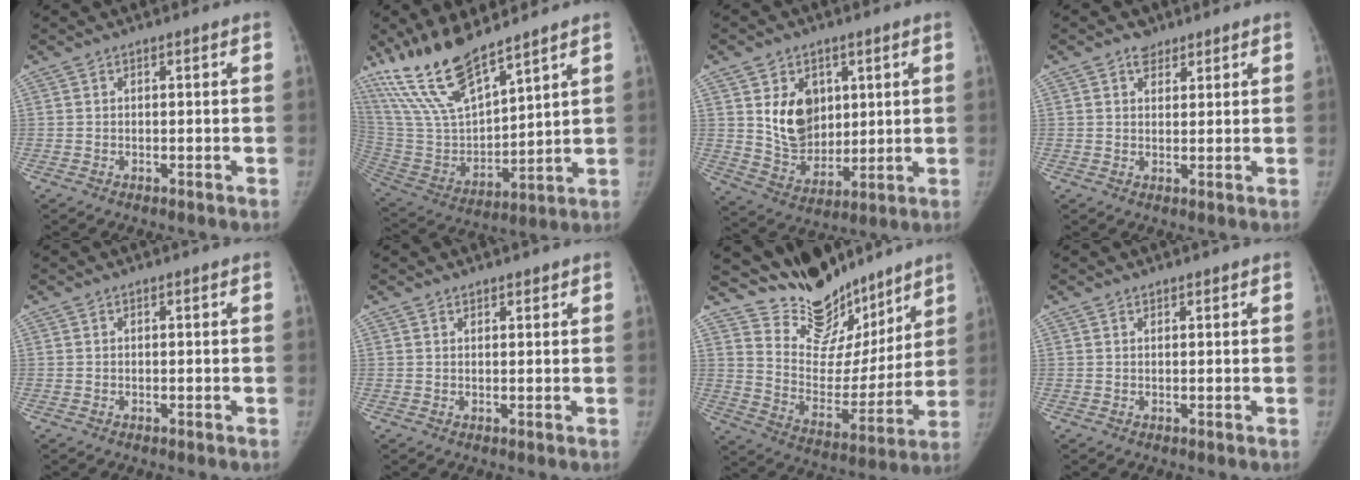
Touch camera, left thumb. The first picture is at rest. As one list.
[{"total": 17.5, "force": [13.7, 4.8, 9.8], "torque": [-0.169, -0.066, 0.280]}, {"total": 11.9, "force": [3.6, 9.0, 6.9], "torque": [-0.074, -0.028, 0.079]}, {"total": 2.9, "force": [1.9, 2.0, 0.8], "torque": [0.003, -0.010, 0.028]}, {"total": 0.0}, {"total": 1.4, "force": [1.2, 0.6, 0.5], "torque": [0.001, -0.007, 0.016]}, {"total": 18.5, "force": [15.9, 7.7, 5.2], "torque": [-0.022, -0.110, 0.264]}, {"total": 0.7, "force": [0.6, 0.2, 0.2], "torque": [-0.003, -0.003, 0.010]}]